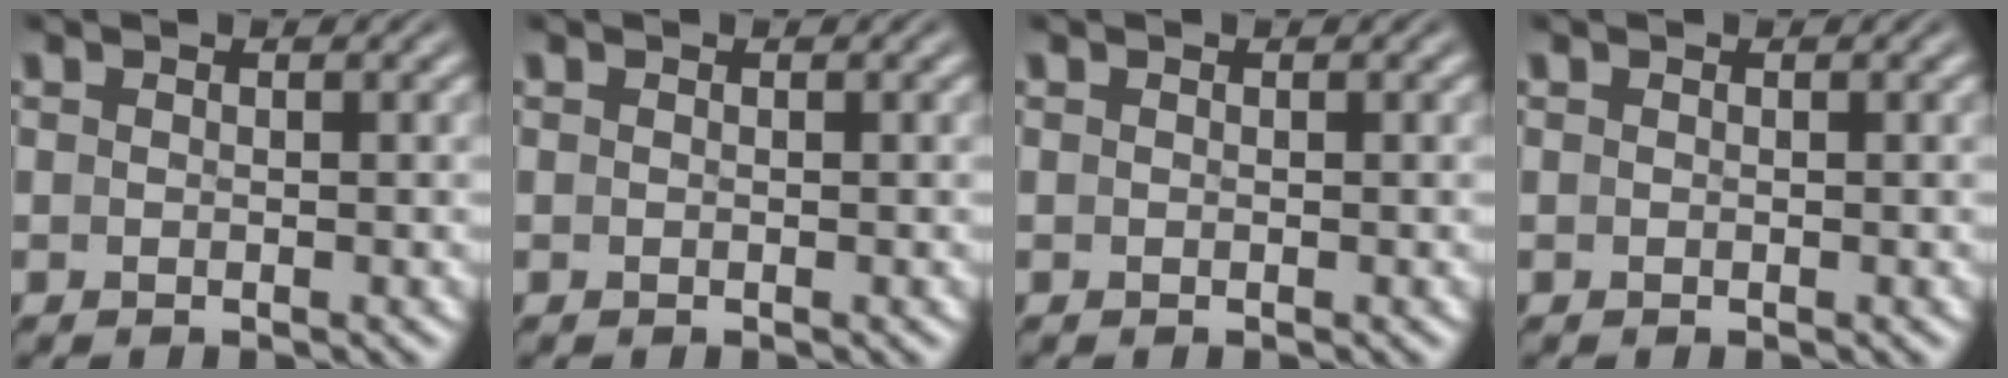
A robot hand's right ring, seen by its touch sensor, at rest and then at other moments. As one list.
[{"total": 0.0}, {"total": 0.0}, {"total": 0.0}]